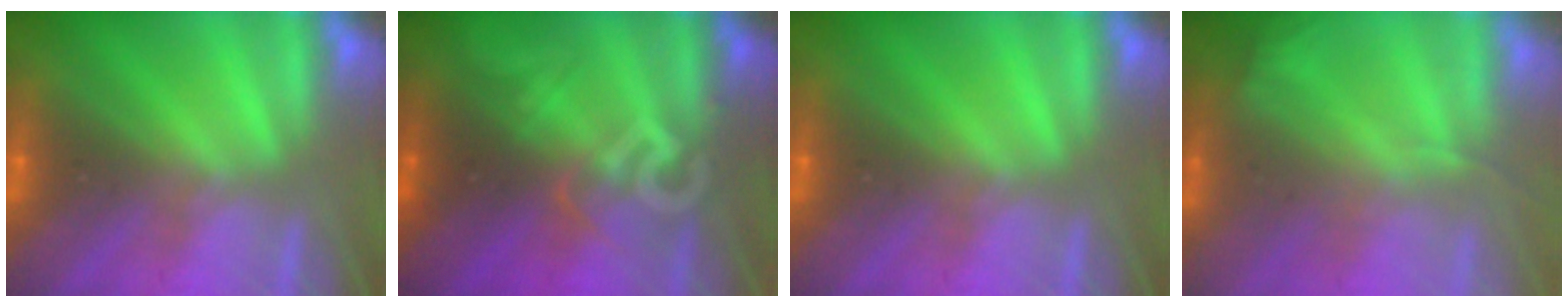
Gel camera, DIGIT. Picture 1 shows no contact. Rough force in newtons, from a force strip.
{"total": 2.9}
{"total": 0.0}
{"total": 1.1}